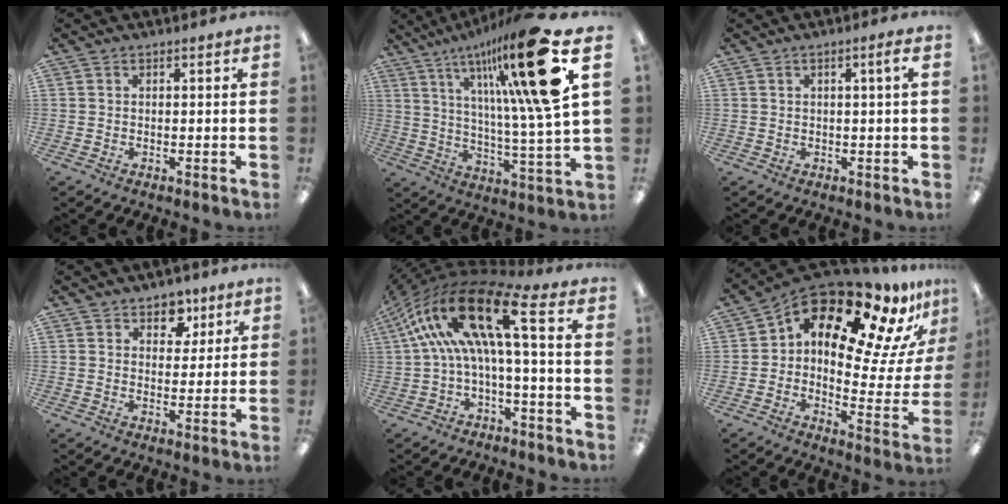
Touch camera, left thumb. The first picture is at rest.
{"total": 25.4, "force": [12.6, 4.7, 21.5], "torque": [-0.331, -0.070, 0.188]}
{"total": 2.3, "force": [0.9, 0.0, 2.2], "torque": [-0.042, 0.000, 0.013]}
{"total": 6.0, "force": [3.6, 4.3, 2.2], "torque": [-0.009, -0.017, 0.058]}
{"total": 19.7, "force": [3.1, 6.8, 18.3], "torque": [-0.364, -0.002, 0.045]}
{"total": 18.0, "force": [12.0, 6.8, 11.6], "torque": [-0.174, -0.102, 0.192]}